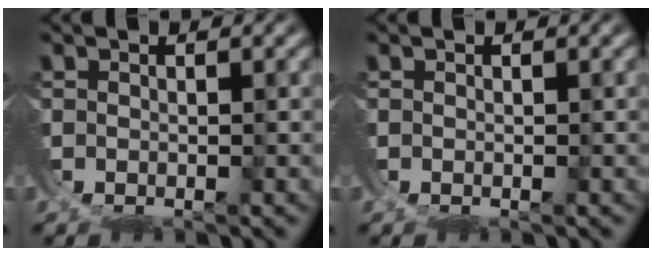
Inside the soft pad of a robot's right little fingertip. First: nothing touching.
{"total": 0.0}